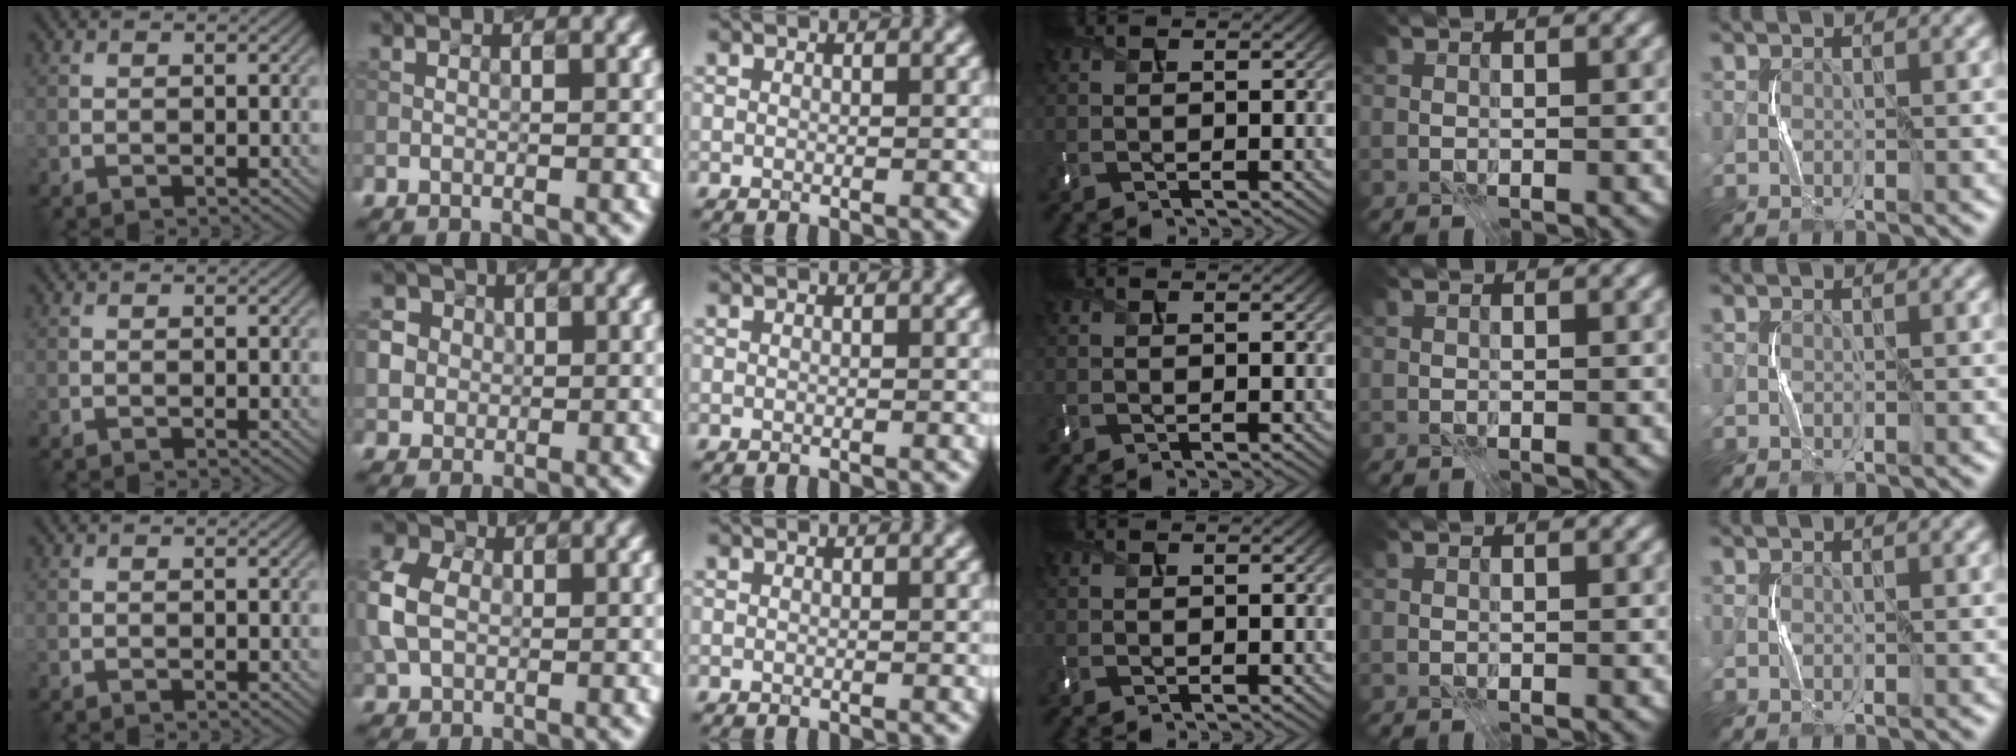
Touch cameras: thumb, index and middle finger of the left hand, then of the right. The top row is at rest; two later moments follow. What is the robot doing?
{"motion": "press", "object": "mouse"}